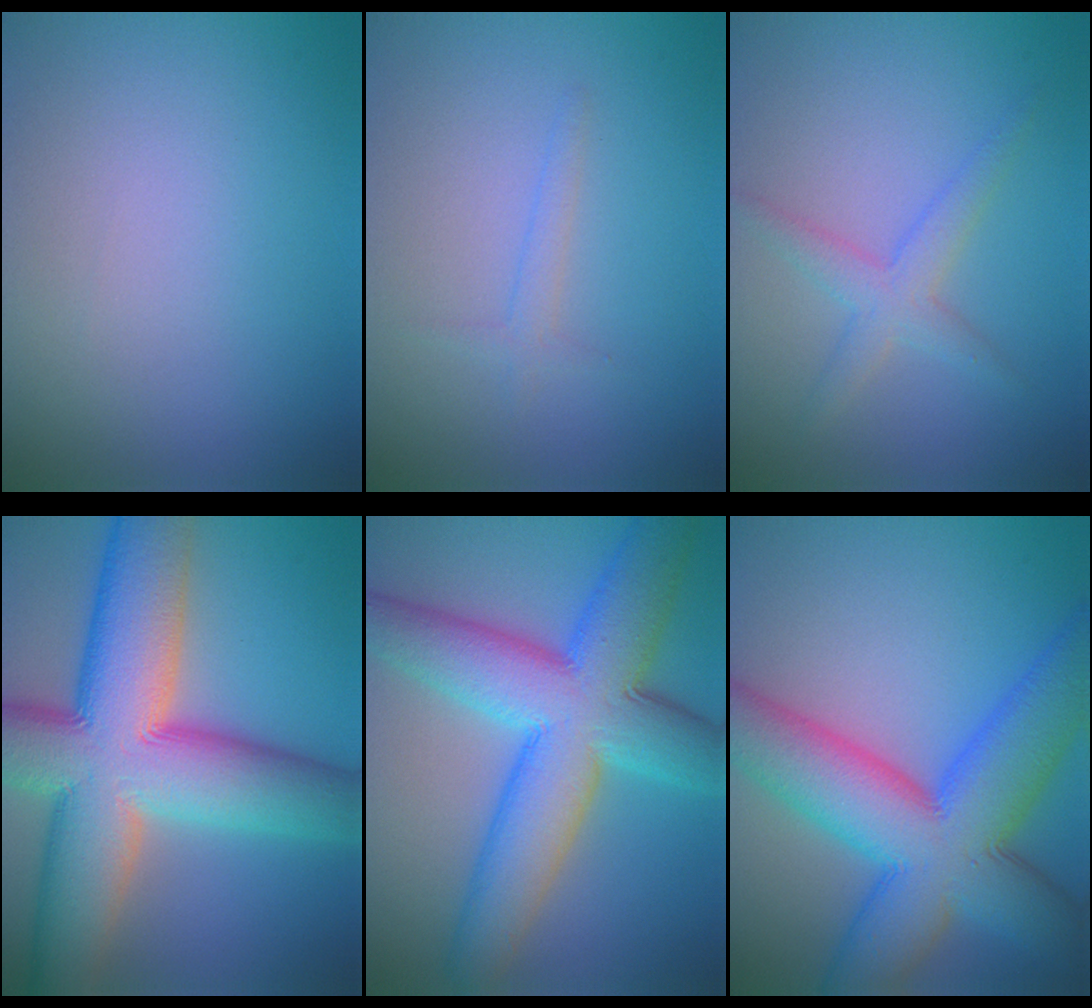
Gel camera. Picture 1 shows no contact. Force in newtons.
{"total": 1.1, "press": 1.1, "slide": 0.1}
{"total": 2.6, "press": 2.6, "slide": 0.1}
{"total": 15.9, "press": 15.9, "slide": 0.8}
{"total": 11.9, "press": 11.9, "slide": 0.1}
{"total": 13.4, "press": 13.4, "slide": 0.5}